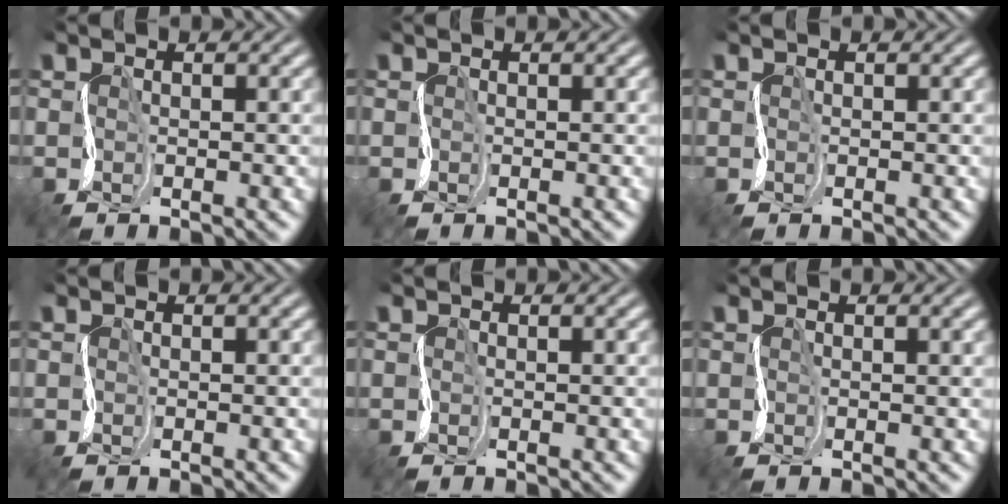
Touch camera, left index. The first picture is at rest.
{"total": 0.0}
{"total": 0.0}
{"total": 0.0}
{"total": 0.0}
{"total": 0.9, "force": [0.3, 0.3, 0.8], "torque": [-0.007, 0.003, 0.002]}